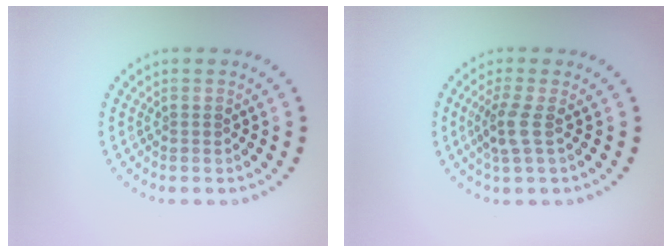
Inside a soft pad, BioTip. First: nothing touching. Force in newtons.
{"total": 2.3, "press": 1.8, "slide": 1.4}